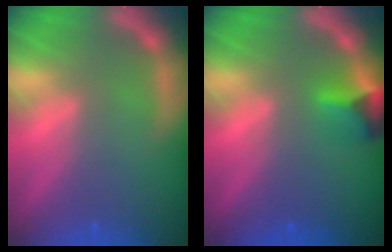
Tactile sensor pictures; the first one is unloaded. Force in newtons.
{"total": 2.9}